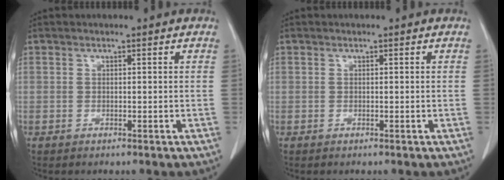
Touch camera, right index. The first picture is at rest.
{"total": 0.0}